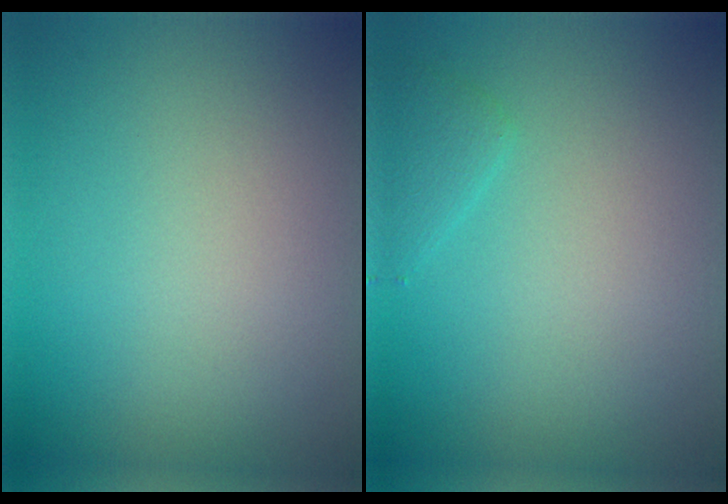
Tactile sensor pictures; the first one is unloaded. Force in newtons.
{"total": 1.1, "press": 1.1, "slide": 0.1}